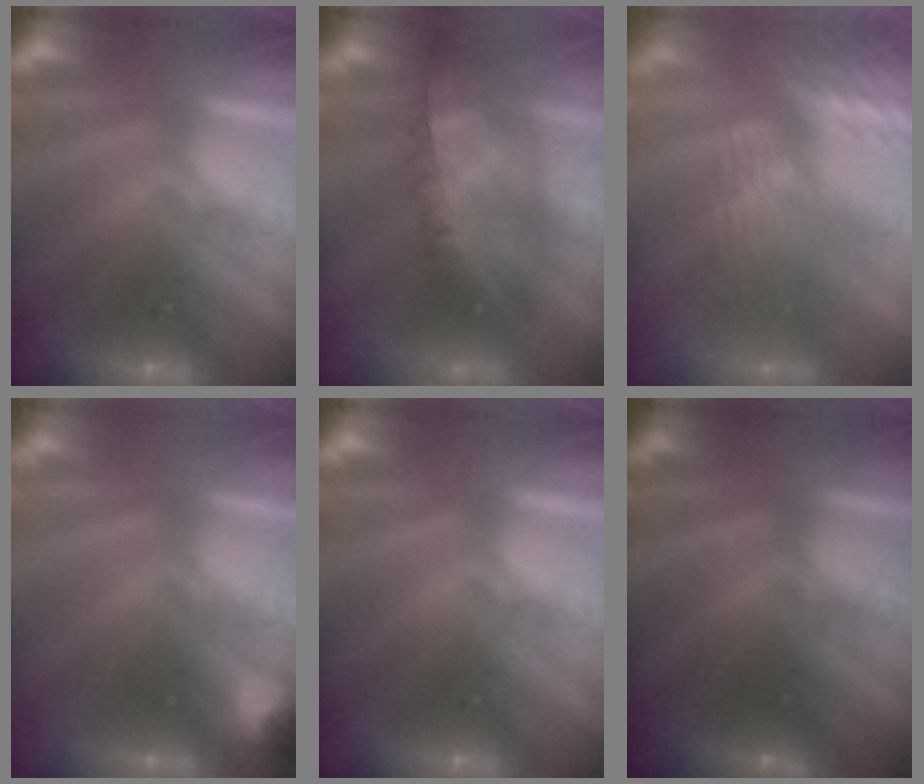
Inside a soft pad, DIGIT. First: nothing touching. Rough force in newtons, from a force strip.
{"total": 8.8}
{"total": 3.4}
{"total": 3.0}
{"total": 0.0}
{"total": 1.3}